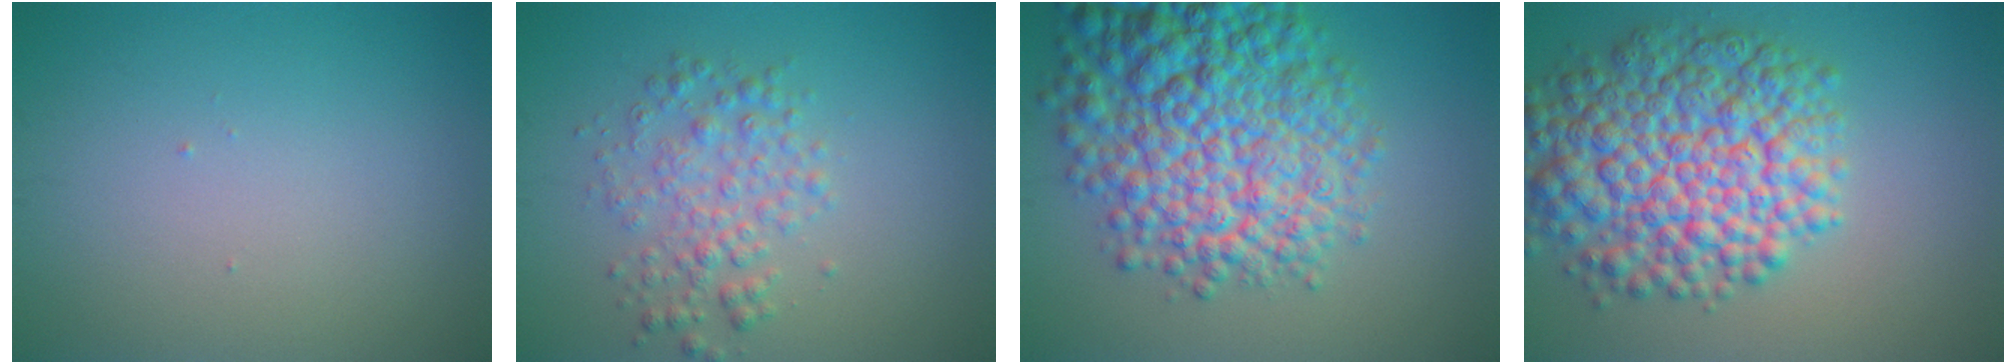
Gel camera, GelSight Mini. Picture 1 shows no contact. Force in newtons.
{"total": 3.2, "press": 3.2, "slide": 0.0}
{"total": 11.8, "press": 11.8, "slide": 0.4}
{"total": 10.4, "press": 10.3, "slide": 0.3}